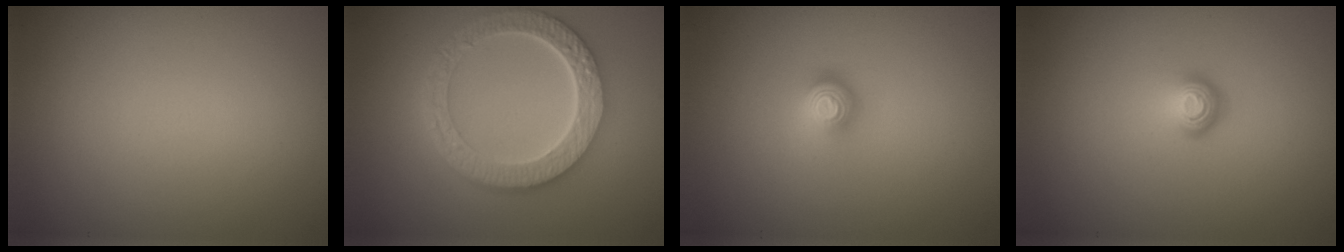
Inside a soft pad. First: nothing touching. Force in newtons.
{"total": 6.8, "press": 5.3, "slide": 4.3}
{"total": 2.3, "press": 1.5, "slide": 1.7}
{"total": 1.7, "press": 1.1, "slide": 1.3}